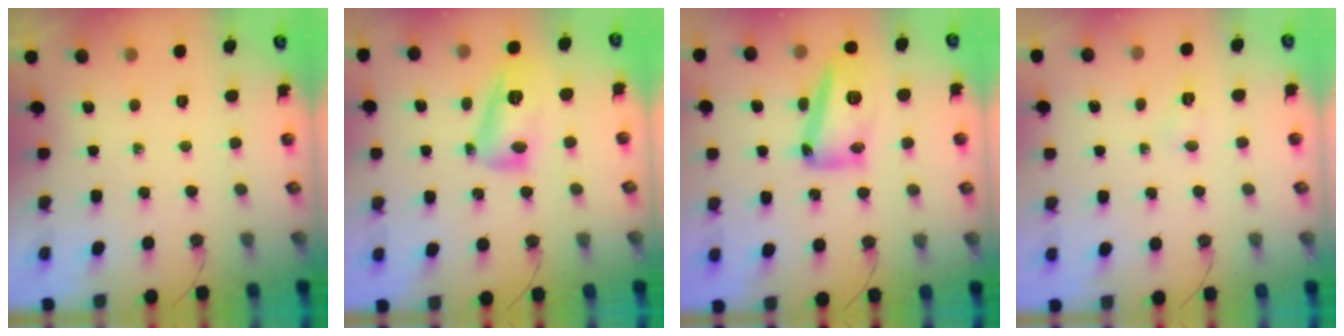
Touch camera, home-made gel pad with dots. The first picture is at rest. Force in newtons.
{"total": 13.0, "press": 13.0, "slide": 1.1}
{"total": 14.3, "press": 14.3, "slide": 1.2}
{"total": 2.9, "press": 2.9, "slide": 0.4}